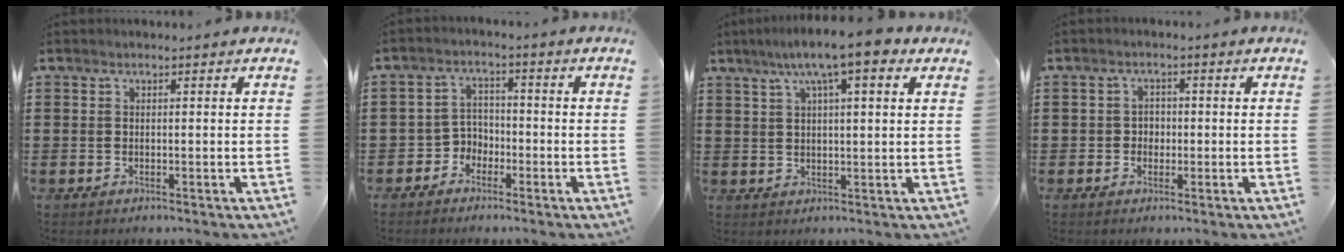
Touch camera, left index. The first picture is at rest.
{"total": 3.4, "force": [-2.4, 2.4, 0.6], "torque": [-0.021, 0.007, -0.053]}
{"total": 8.7, "force": [5.1, 1.3, 6.9], "torque": [-0.135, 0.004, 0.086]}
{"total": 1.9, "force": [-0.4, 1.7, 0.6], "torque": [-0.018, 0.005, -0.011]}